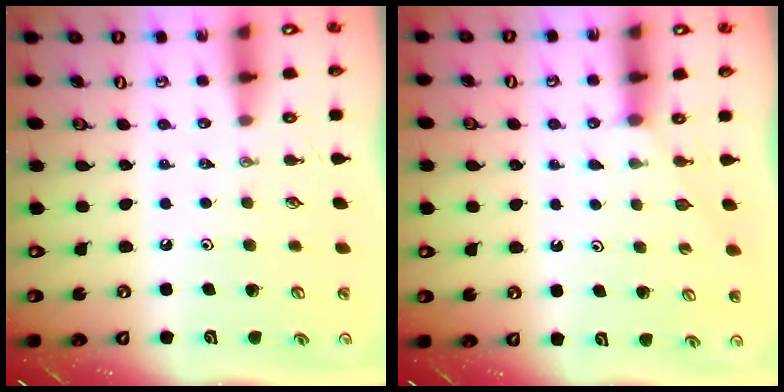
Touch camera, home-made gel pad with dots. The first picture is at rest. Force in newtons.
{"total": 1.7, "press": 1.7, "slide": 0.2}